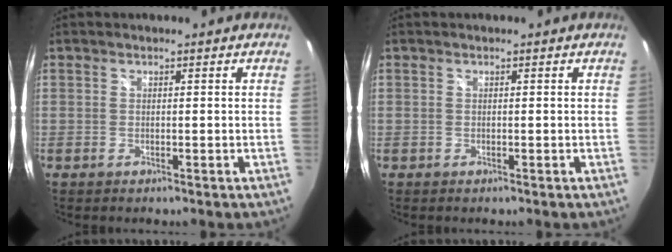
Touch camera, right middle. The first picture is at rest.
{"total": 0.0}